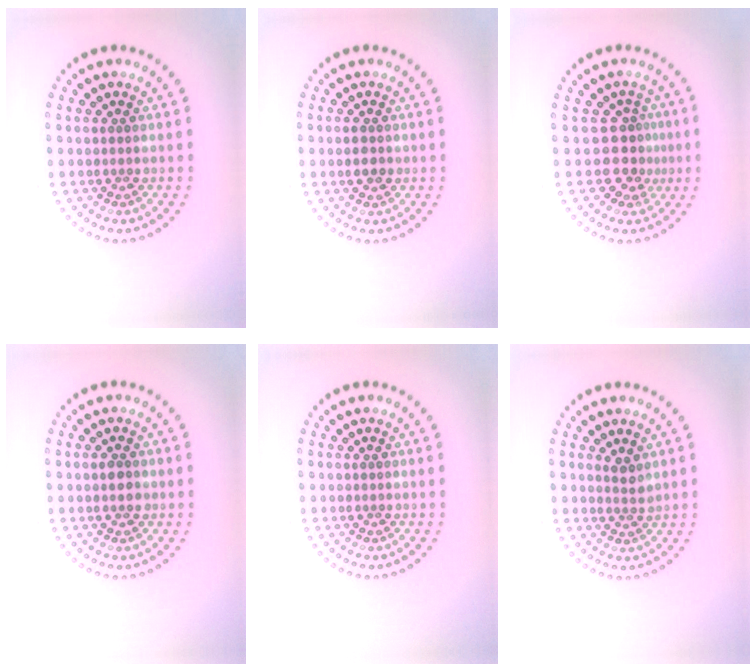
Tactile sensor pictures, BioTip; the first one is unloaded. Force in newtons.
{"total": 1.9, "press": 1.9, "slide": 0.1}
{"total": 2.6, "press": 2.0, "slide": 1.7}
{"total": 1.3, "press": 1.3, "slide": 0.1}
{"total": 0.0}
{"total": 1.5, "press": 1.1, "slide": 1.0}